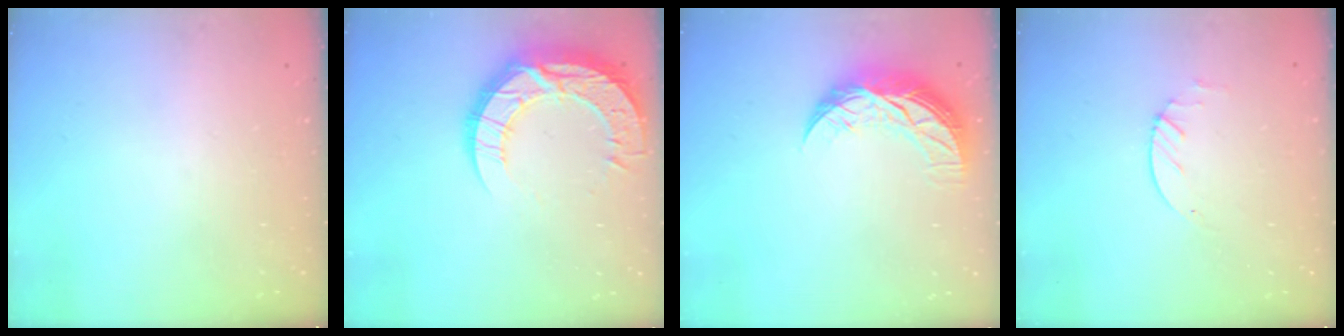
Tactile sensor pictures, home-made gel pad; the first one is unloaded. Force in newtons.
{"total": 16.3, "press": 16.3, "slide": 1.4}
{"total": 10.1, "press": 10.0, "slide": 0.9}
{"total": 1.9, "press": 1.9, "slide": 0.3}